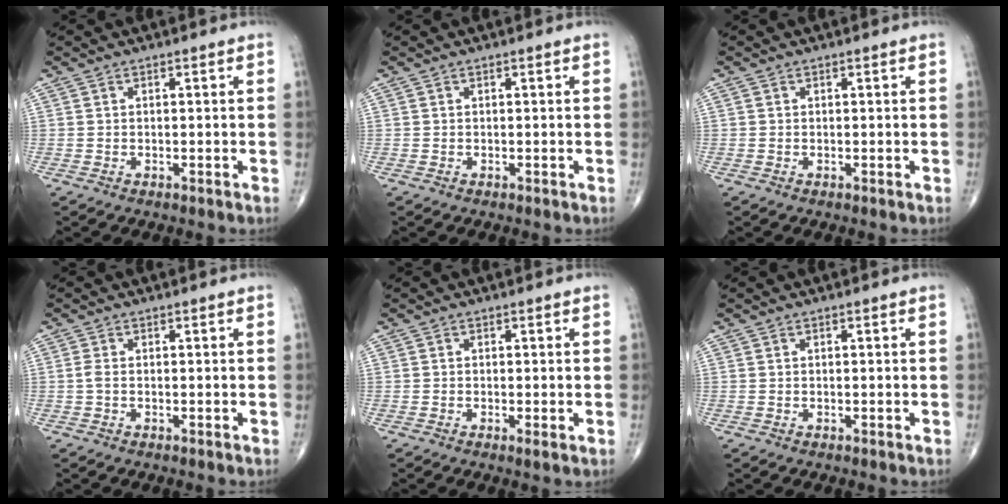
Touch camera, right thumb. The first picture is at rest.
{"total": 0.0}
{"total": 0.0}
{"total": 1.0, "force": [-0.2, 0.4, 0.9], "torque": [-0.024, -0.002, -0.006]}
{"total": 1.1, "force": [-0.3, 0.2, 1.1], "torque": [-0.024, -0.006, -0.008]}
{"total": 0.0}